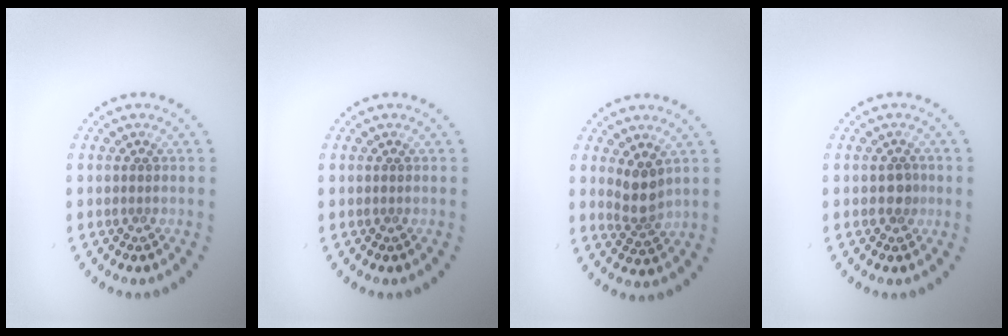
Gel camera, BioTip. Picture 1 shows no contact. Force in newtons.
{"total": 0.0}
{"total": 2.5, "press": 2.1, "slide": 1.4}
{"total": 1.2, "press": 1.2, "slide": 0.3}